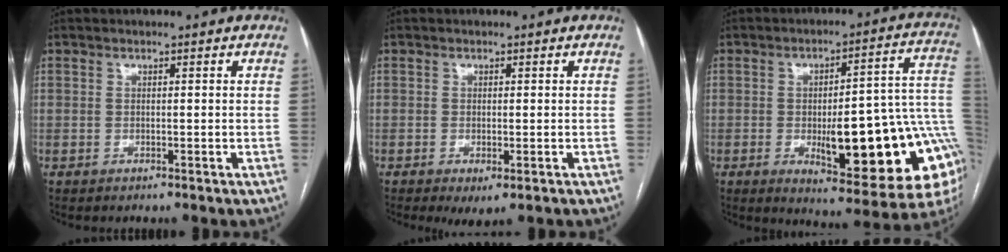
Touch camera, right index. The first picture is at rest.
{"total": 2.9, "force": [-1.5, 0.8, 2.3], "torque": [-0.034, -0.006, -0.016]}
{"total": 22.9, "force": [-4.7, 5.4, 21.7], "torque": [-0.198, 0.018, -0.046]}